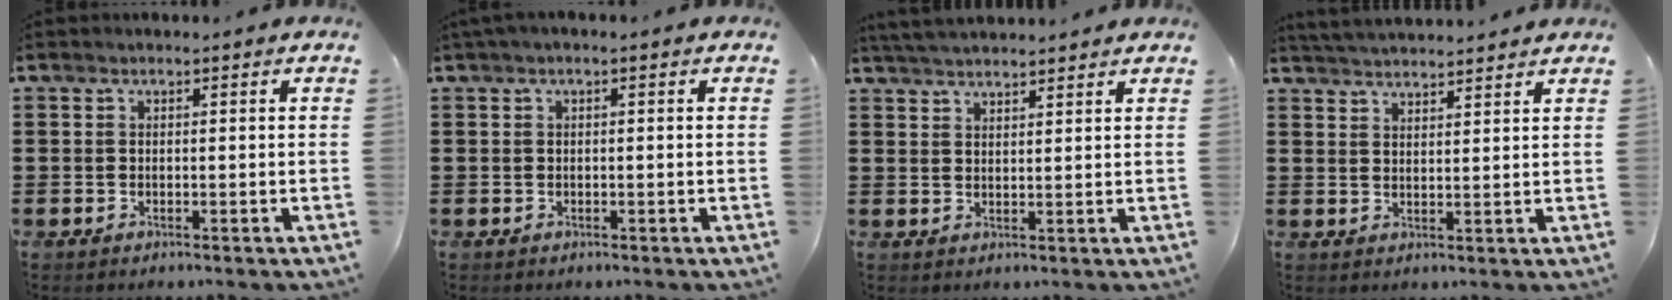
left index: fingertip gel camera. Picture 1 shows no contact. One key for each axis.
{"total": 0.8, "fx": -0.2, "fy": 0.1, "fz": 0.8, "tx": -0.012, "ty": -0.003, "tz": -0.003}
{"total": 3.4, "fx": 3.3, "fy": -0.1, "fz": 0.7, "tx": -0.022, "ty": -0.006, "tz": 0.064}
{"total": 3.0, "fx": 3.0, "fy": -0.4, "fz": 0.0, "tx": -0.010, "ty": -0.009, "tz": 0.056}